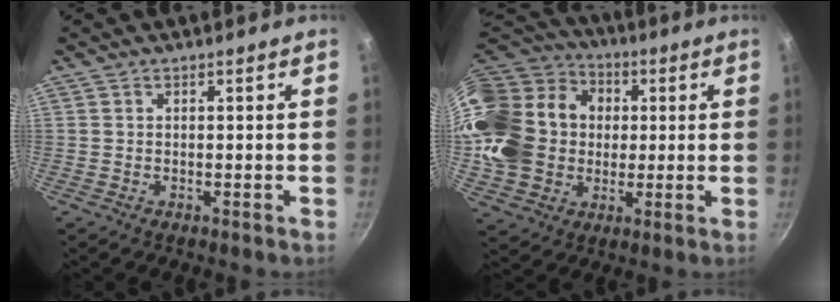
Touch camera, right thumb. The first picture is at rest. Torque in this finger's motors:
{"motor_torque": [2.49, 2.51, 0.39, -0.30, 0.55]}